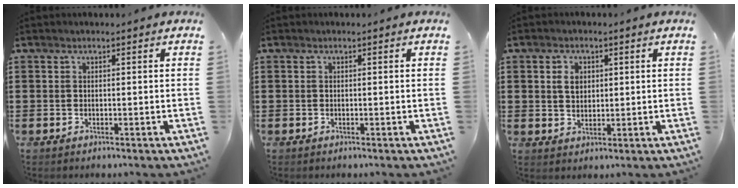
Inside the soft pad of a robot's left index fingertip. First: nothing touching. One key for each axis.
{"total": 0.0}
{"total": 3.1, "fx": 1.1, "fy": 2.2, "fz": 1.8, "tx": -0.036, "ty": 0.005, "tz": 0.017}